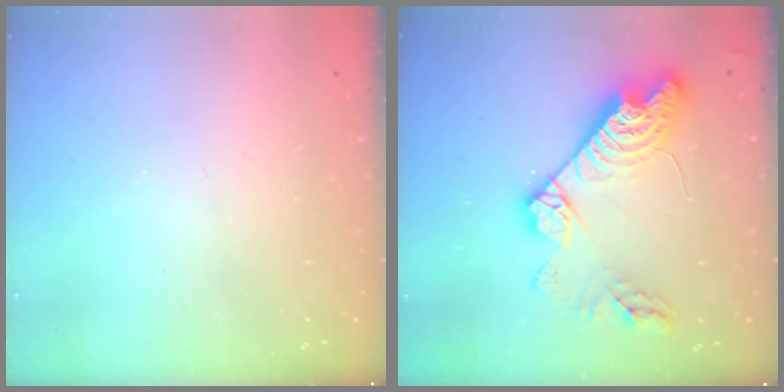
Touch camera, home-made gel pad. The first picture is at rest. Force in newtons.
{"total": 17.4, "press": 17.3, "slide": 1.3}